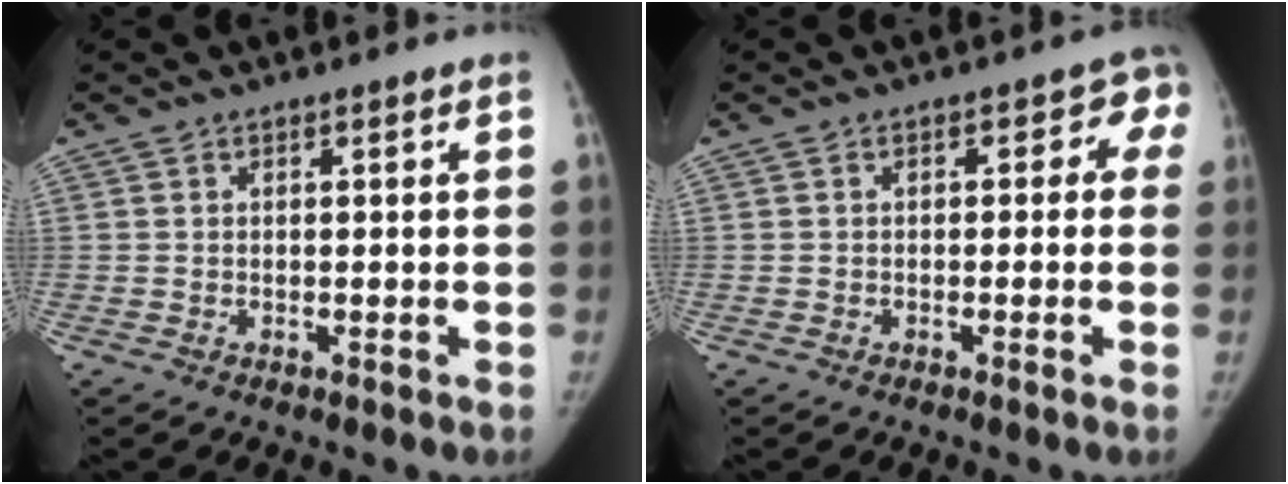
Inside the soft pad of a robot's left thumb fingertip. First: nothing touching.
{"total": 3.7, "force": [0.2, 2.8, 2.4], "torque": [0.016, 0.011, -0.013]}